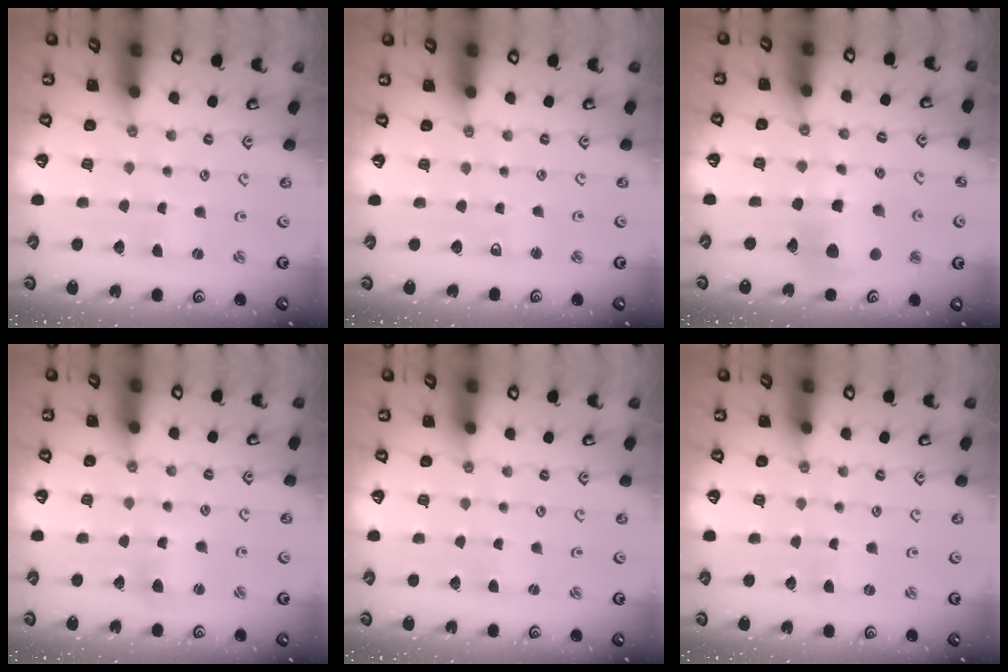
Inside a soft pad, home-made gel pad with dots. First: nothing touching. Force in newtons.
{"total": 2.8, "press": 2.7, "slide": 0.7}
{"total": 11.1, "press": 11.1, "slide": 0.9}
{"total": 4.1, "press": 4.0, "slide": 0.5}
{"total": 0.9, "press": 0.9, "slide": 0.1}
{"total": 0.0}